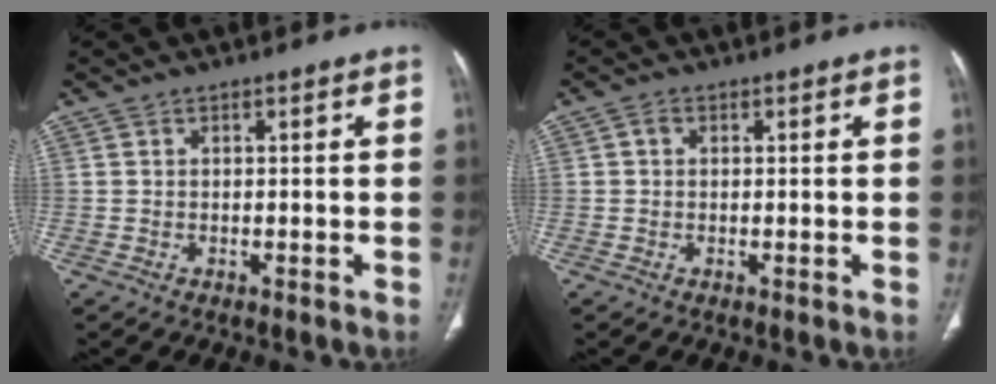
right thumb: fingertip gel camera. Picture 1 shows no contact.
{"total": 1.2, "force": [0.3, 0.9, 0.7], "torque": [-0.009, 0.004, 0.002]}